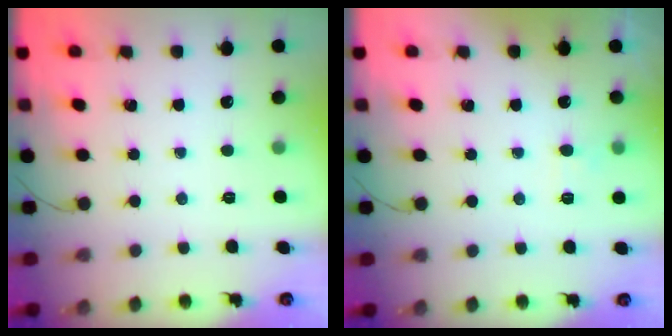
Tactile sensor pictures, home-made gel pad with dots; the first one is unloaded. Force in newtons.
{"total": 2.6, "press": 2.2, "slide": 1.4}